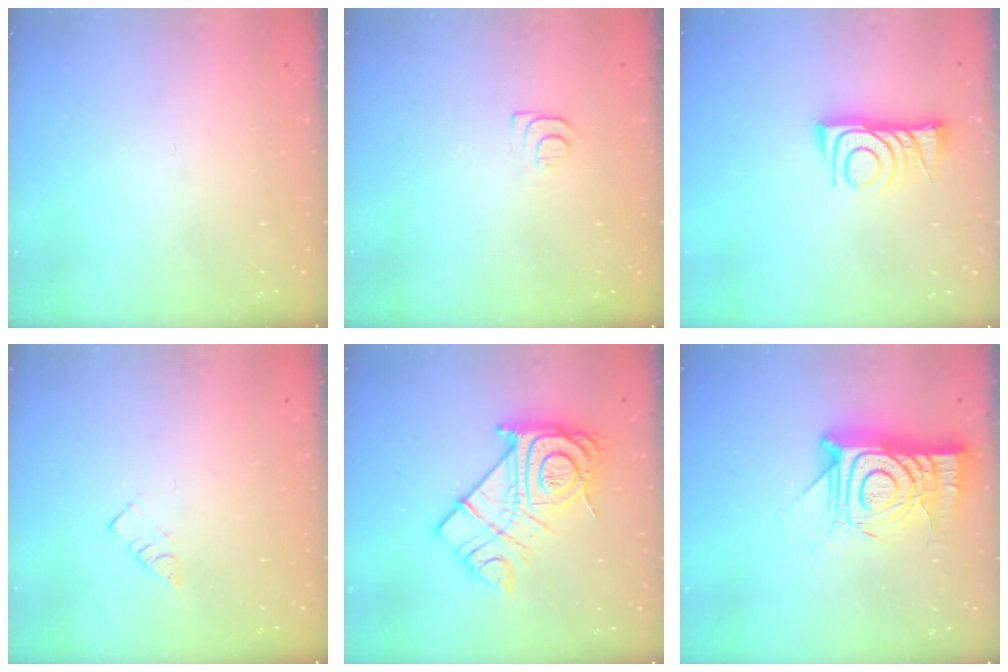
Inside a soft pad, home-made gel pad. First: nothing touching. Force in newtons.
{"total": 5.6, "press": 5.6, "slide": 0.6}
{"total": 9.4, "press": 9.3, "slide": 0.7}
{"total": 2.8, "press": 2.8, "slide": 0.2}
{"total": 18.9, "press": 18.9, "slide": 1.5}
{"total": 16.5, "press": 16.5, "slide": 1.4}